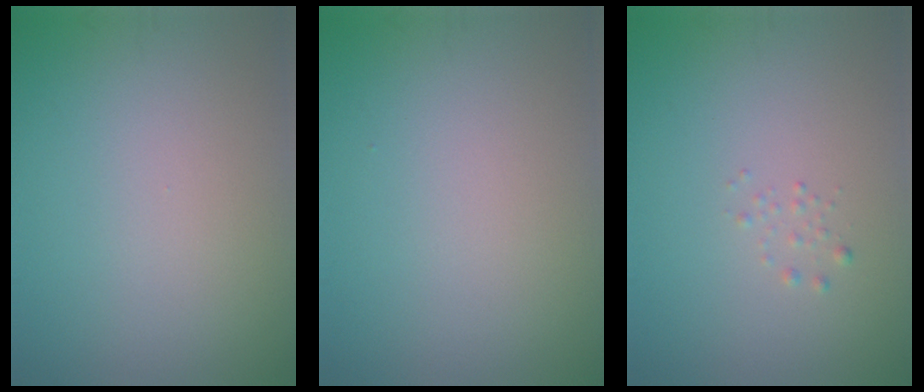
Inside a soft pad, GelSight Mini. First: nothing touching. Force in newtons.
{"total": 0.0}
{"total": 0.6, "press": 0.6, "slide": 0.0}